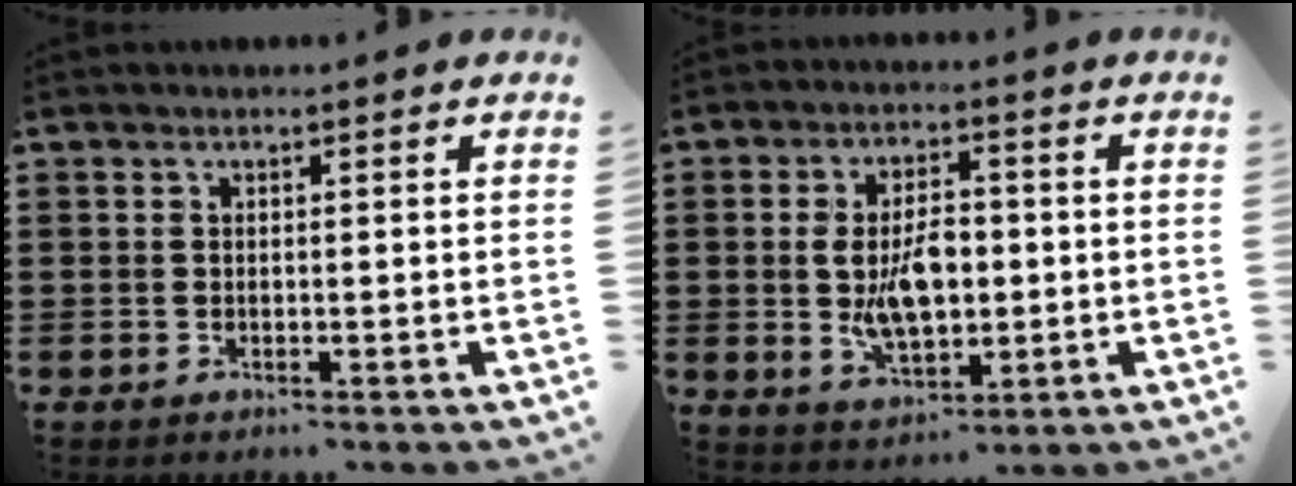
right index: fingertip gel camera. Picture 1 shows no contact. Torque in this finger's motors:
{"motor_torque": [2.14, 0.00, 0.59, 0.14]}